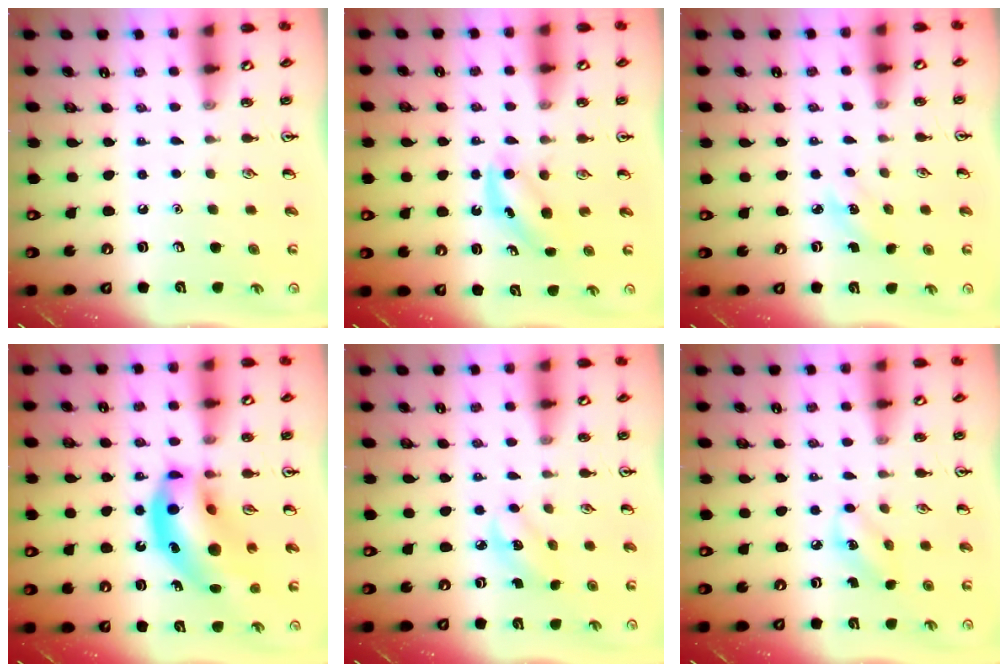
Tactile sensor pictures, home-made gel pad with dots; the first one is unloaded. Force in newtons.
{"total": 4.0, "press": 3.9, "slide": 0.9}
{"total": 2.7, "press": 2.5, "slide": 1.0}
{"total": 17.5, "press": 16.7, "slide": 5.0}
{"total": 2.8, "press": 2.7, "slide": 0.9}
{"total": 3.6, "press": 3.4, "slide": 1.1}